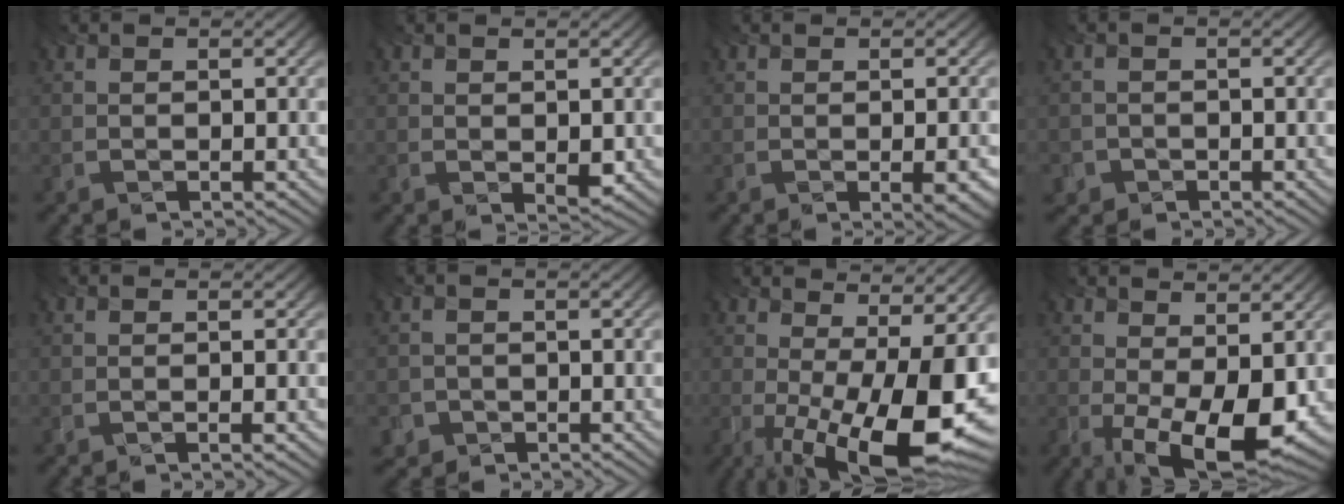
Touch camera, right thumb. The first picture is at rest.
{"total": 1.8, "force": [0.2, 0.8, 1.6], "torque": [-0.027, -0.005, 0.006]}
{"total": 3.4, "force": [-1.2, 1.0, 3.1], "torque": [-0.031, 0.001, -0.019]}
{"total": 1.8, "force": [-1.2, 1.1, -0.6], "torque": [0.011, -0.011, -0.030]}
{"total": 1.1, "force": [-0.7, -0.2, 0.9], "torque": [-0.011, -0.002, -0.023]}
{"total": 2.1, "force": [-1.5, 1.4, -0.6], "torque": [0.011, -0.014, -0.035]}
{"total": 17.3, "force": [-3.0, 5.8, 16.0], "torque": [-0.211, -0.016, -0.044]}
{"total": 10.6, "force": [-2.0, 4.5, 9.4], "torque": [-0.144, -0.010, -0.032]}